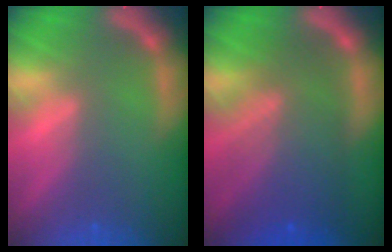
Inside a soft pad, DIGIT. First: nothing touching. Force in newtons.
{"total": 9.1}